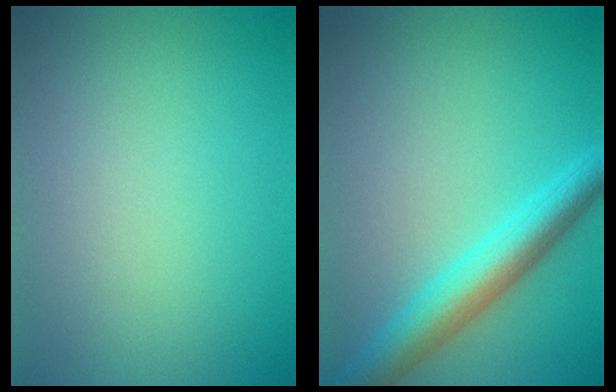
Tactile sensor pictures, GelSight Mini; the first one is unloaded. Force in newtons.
{"total": 5.1, "press": 5.1, "slide": 0.2}